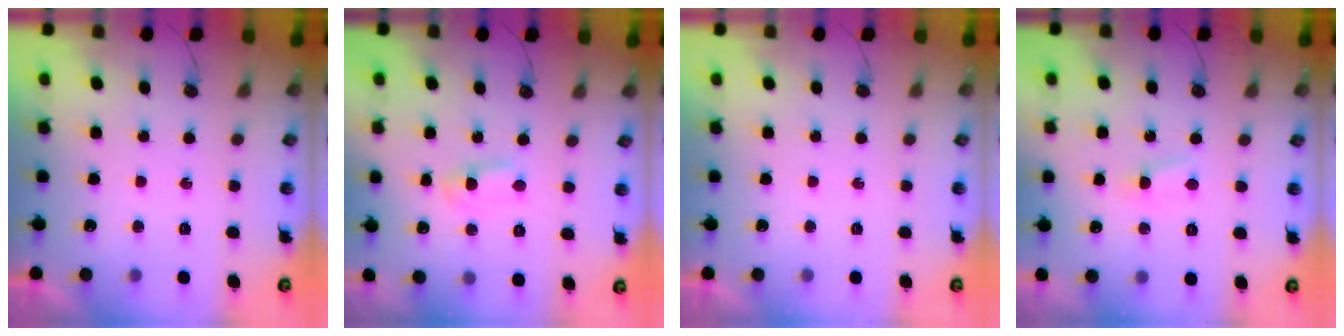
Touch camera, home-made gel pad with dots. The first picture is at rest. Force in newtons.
{"total": 2.9, "press": 2.9, "slide": 0.4}
{"total": 0.0}
{"total": 2.8, "press": 2.8, "slide": 0.3}